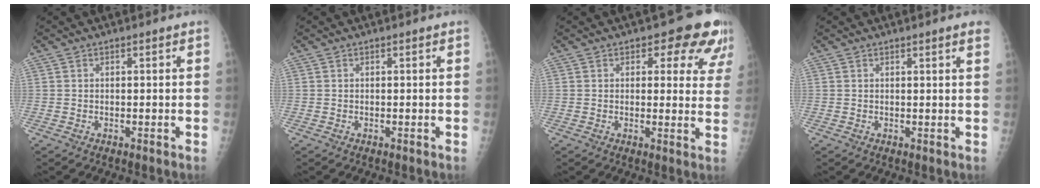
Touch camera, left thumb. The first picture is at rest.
{"total": 0.0}
{"total": 10.0, "force": [6.3, 4.8, 6.0], "torque": [-0.020, -0.029, 0.061]}
{"total": 2.2, "force": [1.6, -0.2, 1.5], "torque": [-0.019, -0.002, 0.019]}